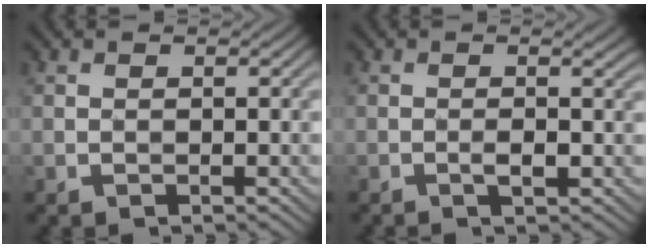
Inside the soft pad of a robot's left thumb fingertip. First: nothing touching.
{"total": 1.9, "force": [-0.5, 0.0, 1.9], "torque": [-0.034, 0.003, -0.010]}